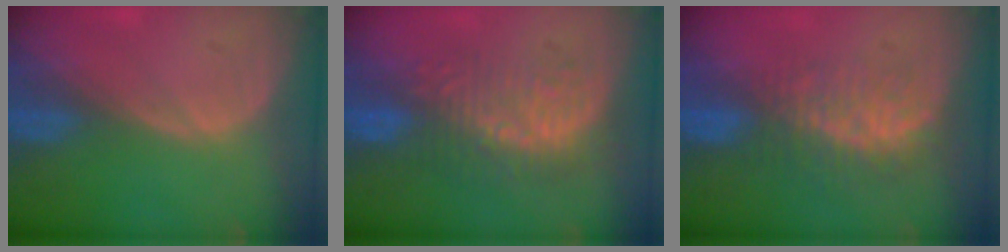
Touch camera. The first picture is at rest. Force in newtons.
{"total": 8.9, "press": 8.7, "slide": 1.9}
{"total": 8.2, "press": 7.4, "slide": 3.5}